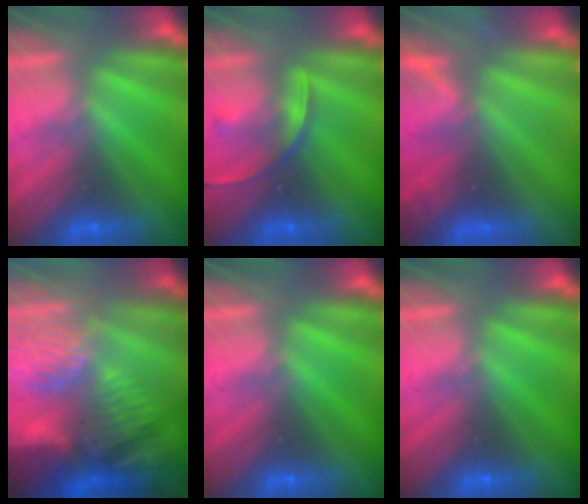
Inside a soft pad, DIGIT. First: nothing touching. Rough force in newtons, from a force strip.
{"total": 2.5}
{"total": 5.3}
{"total": 11.8}
{"total": 0.0}
{"total": 0.0}